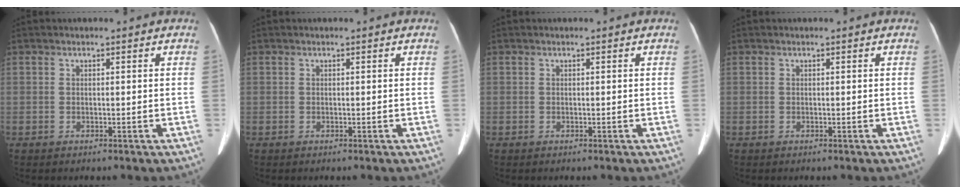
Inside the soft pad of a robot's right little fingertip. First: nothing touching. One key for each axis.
{"total": 0.0}
{"total": 0.0}
{"total": 0.0}